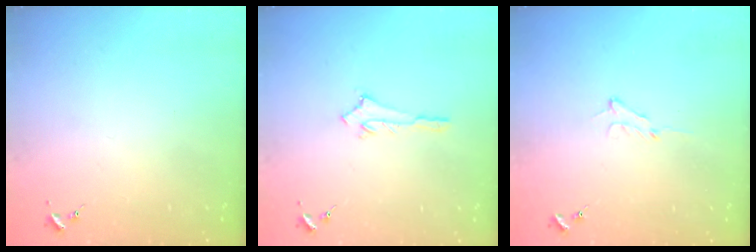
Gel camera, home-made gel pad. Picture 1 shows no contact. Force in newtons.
{"total": 2.6, "press": 2.6, "slide": 0.4}
{"total": 5.1, "press": 5.0, "slide": 0.6}